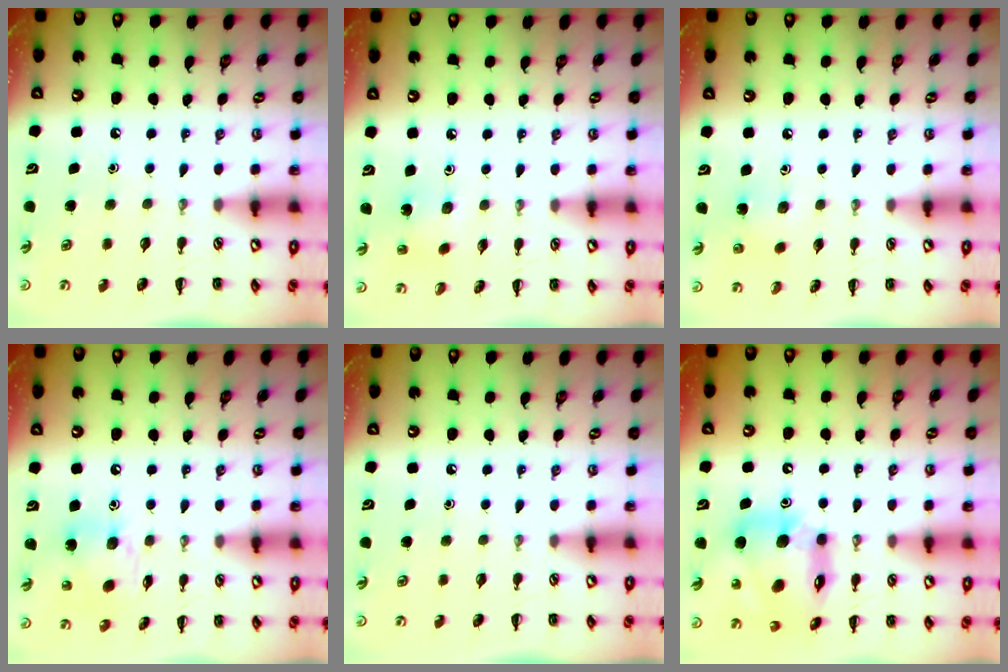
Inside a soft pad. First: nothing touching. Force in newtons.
{"total": 2.3, "press": 2.1, "slide": 0.8}
{"total": 3.7, "press": 3.5, "slide": 1.0}
{"total": 10.7, "press": 10.6, "slide": 1.4}
{"total": 0.0}
{"total": 17.1, "press": 16.3, "slide": 5.0}